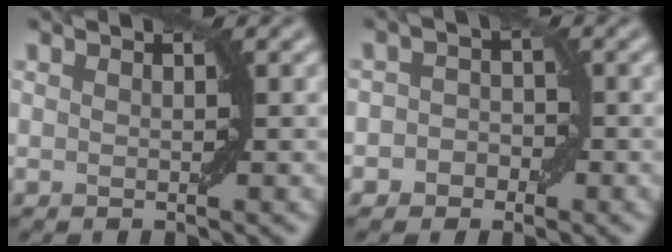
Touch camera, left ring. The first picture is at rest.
{"total": 2.2, "force": [-0.9, 1.8, 0.7], "torque": [0.013, 0.005, -0.020]}